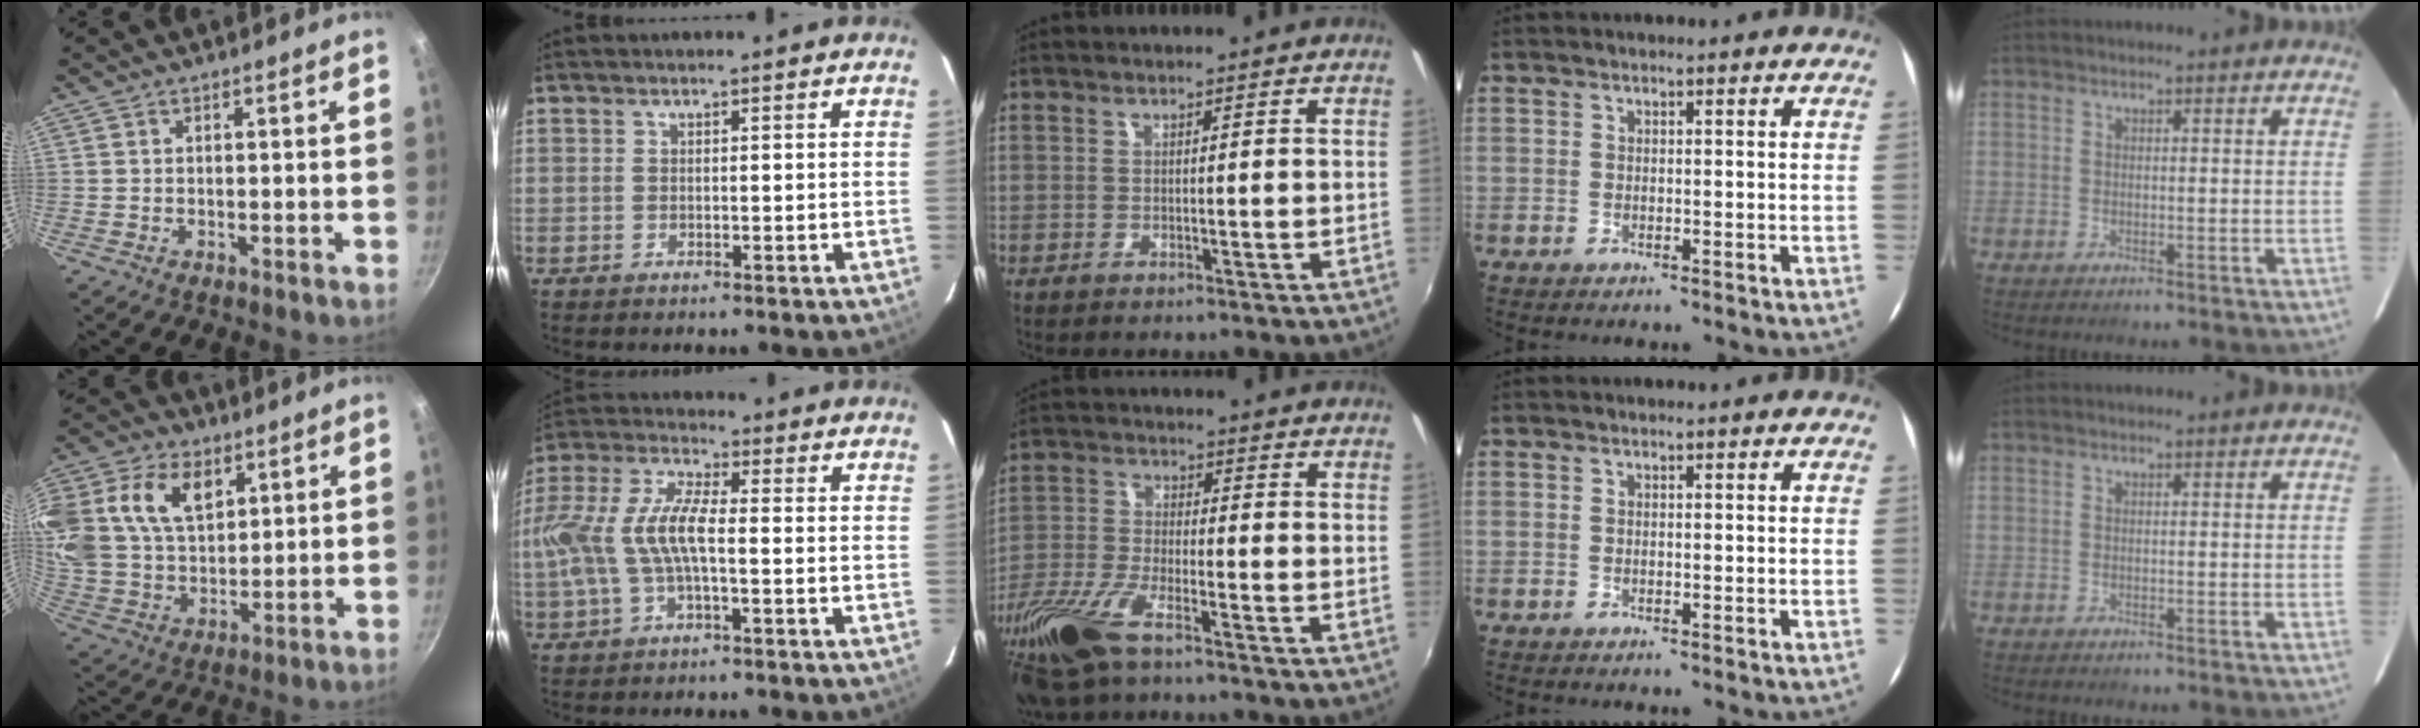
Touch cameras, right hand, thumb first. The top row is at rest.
{"thumb": {"total": 21.2, "force": [8.1, 14.5, 13.2], "torque": [-0.277, 0.009, 0.155]}, "index": {"total": 13.3, "force": [-1.7, 4.7, 12.4], "torque": [-0.256, 0.006, -0.032]}, "middle": {"total": 13.6, "force": [-9.3, 3.8, 9.2], "torque": [-0.210, -0.035, -0.189]}}